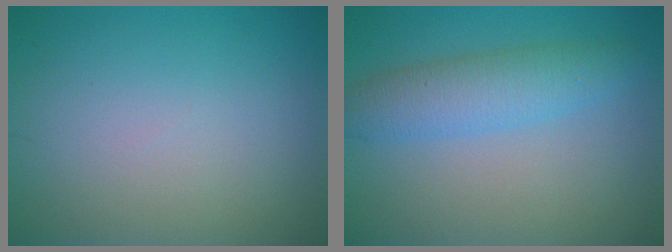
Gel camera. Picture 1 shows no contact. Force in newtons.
{"total": 4.2, "press": 4.2, "slide": 0.1}